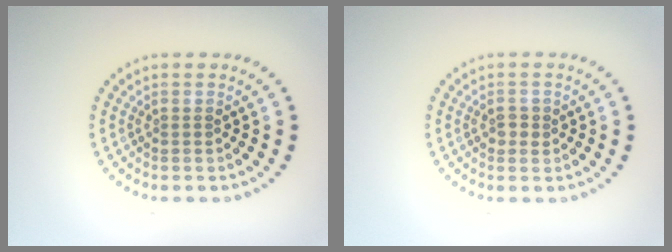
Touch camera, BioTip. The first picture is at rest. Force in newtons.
{"total": 1.2, "press": 1.2, "slide": 0.2}